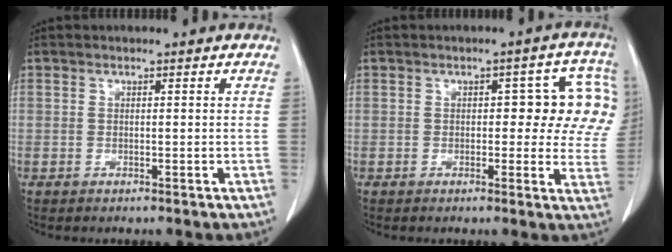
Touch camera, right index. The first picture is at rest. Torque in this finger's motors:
{"motor_torque": [0.25, 0.05, 0.25, 0.03]}